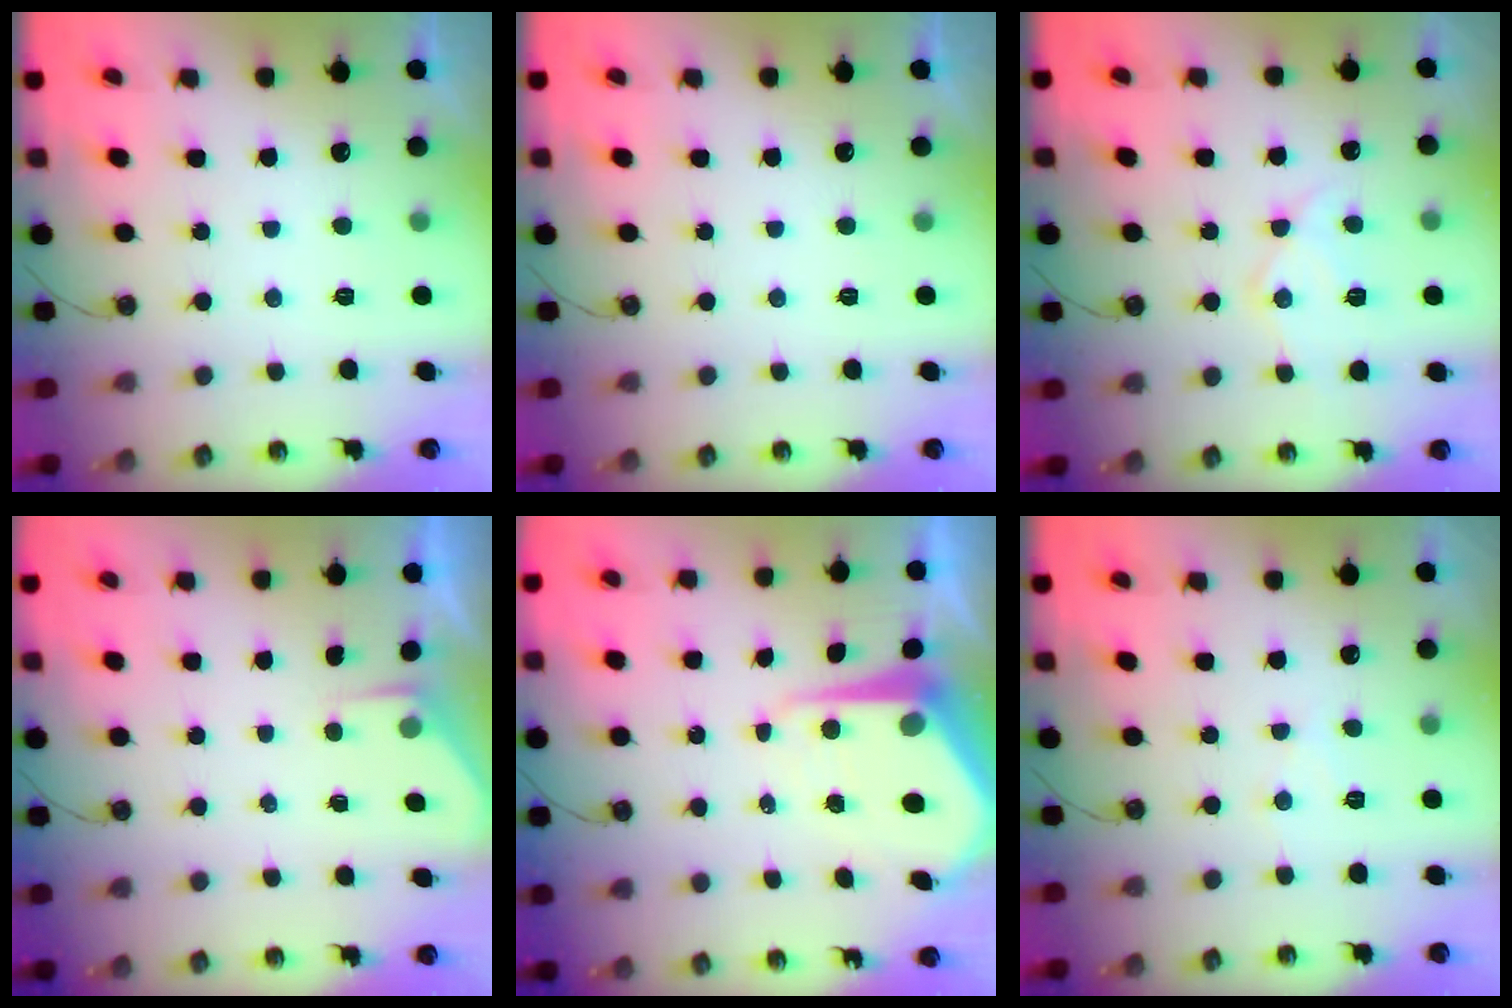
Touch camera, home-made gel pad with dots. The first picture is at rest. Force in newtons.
{"total": 0.0}
{"total": 12.0, "press": 12.0, "slide": 1.0}
{"total": 1.6, "press": 1.6, "slide": 0.3}
{"total": 10.2, "press": 10.2, "slide": 1.0}
{"total": 6.3, "press": 6.3, "slide": 0.8}